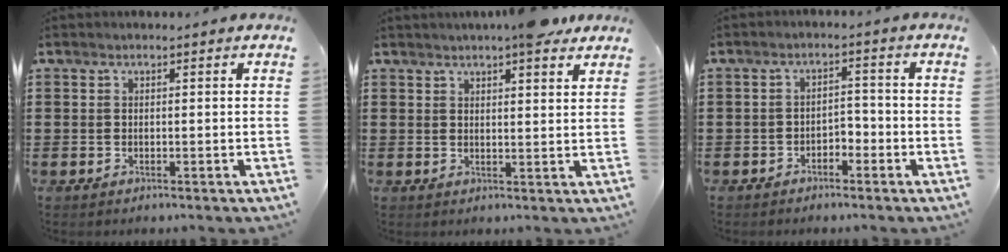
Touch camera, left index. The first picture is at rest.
{"total": 5.0, "force": [4.0, 0.9, 2.8], "torque": [-0.049, -0.004, 0.070]}
{"total": 3.5, "force": [-1.8, 2.7, 1.2], "torque": [-0.034, 0.008, -0.042]}